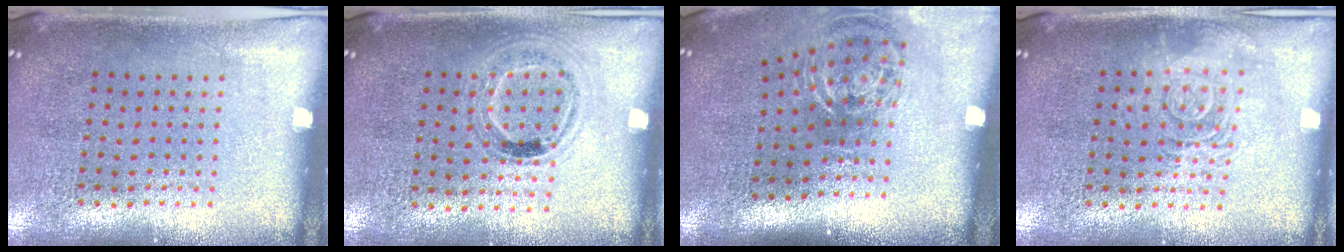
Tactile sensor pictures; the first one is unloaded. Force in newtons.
{"total": 1.0, "press": 0.8, "slide": 0.6}
{"total": 1.7, "press": 1.2, "slide": 1.2}
{"total": 2.8, "press": 2.8, "slide": 0.4}